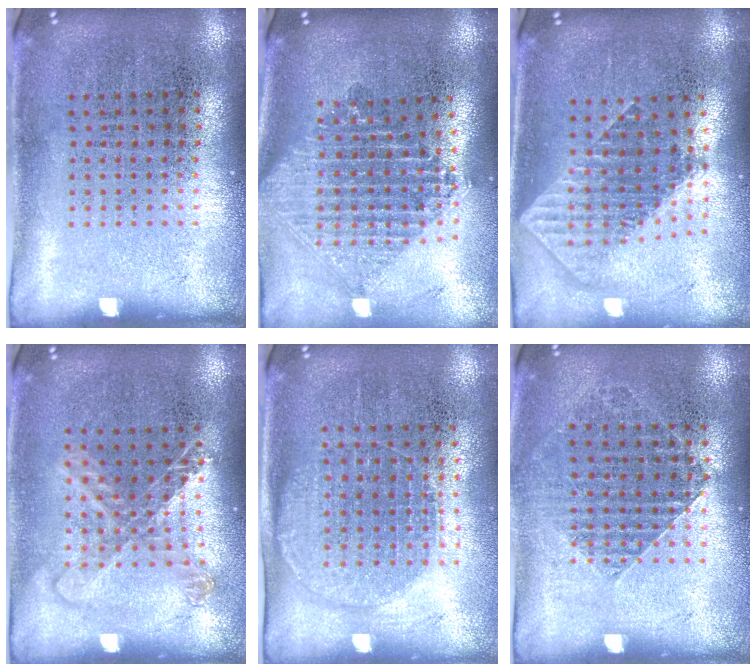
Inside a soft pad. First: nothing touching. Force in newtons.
{"total": 2.2, "press": 1.7, "slide": 1.4}
{"total": 1.9, "press": 1.5, "slide": 1.2}
{"total": 1.3, "press": 1.2, "slide": 0.6}
{"total": 1.3, "press": 1.2, "slide": 0.5}
{"total": 1.0, "press": 1.0, "slide": 0.2}